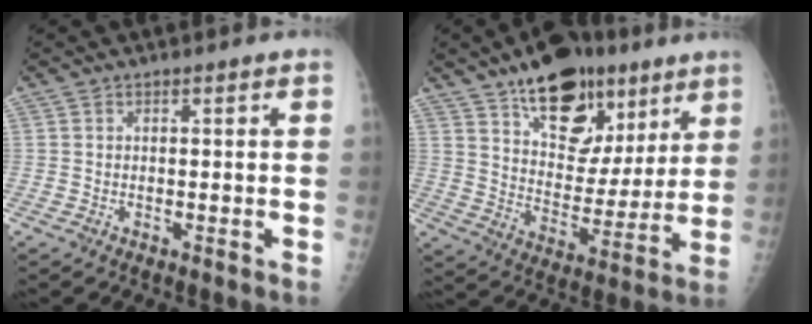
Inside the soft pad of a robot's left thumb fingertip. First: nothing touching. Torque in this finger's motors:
{"motor_torque": [1.45, 1.46, 0.74, -0.34, 0.10]}